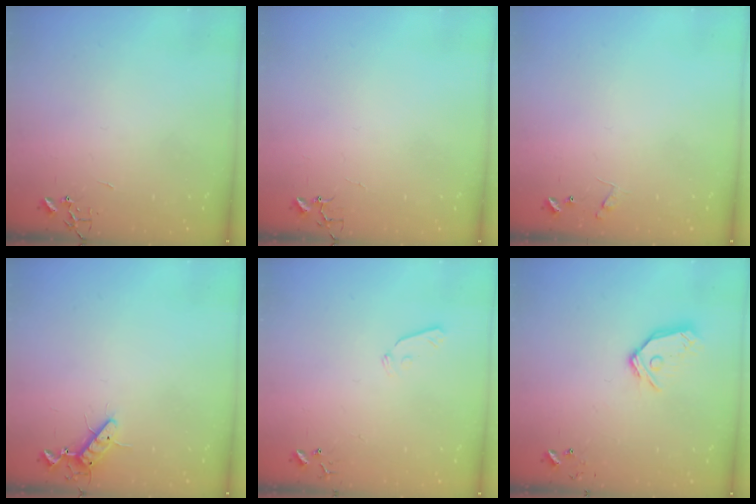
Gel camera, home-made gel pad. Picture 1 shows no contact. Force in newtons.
{"total": 4.0, "press": 4.0, "slide": 0.3}
{"total": 7.7, "press": 7.7, "slide": 0.3}
{"total": 8.5, "press": 8.4, "slide": 1.5}
{"total": 5.4, "press": 5.4, "slide": 0.8}
{"total": 11.6, "press": 11.6, "slide": 1.4}